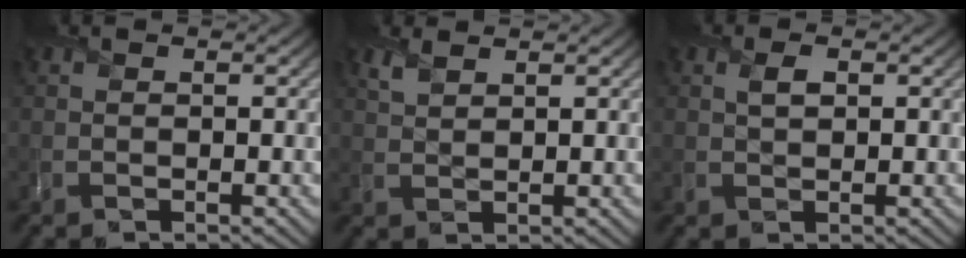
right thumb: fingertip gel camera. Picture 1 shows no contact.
{"total": 1.7, "force": [1.5, 0.6, 0.6], "torque": [-0.019, 0.001, 0.035]}
{"total": 1.5, "force": [0.6, 0.8, 1.2], "torque": [-0.025, 0.001, 0.011]}